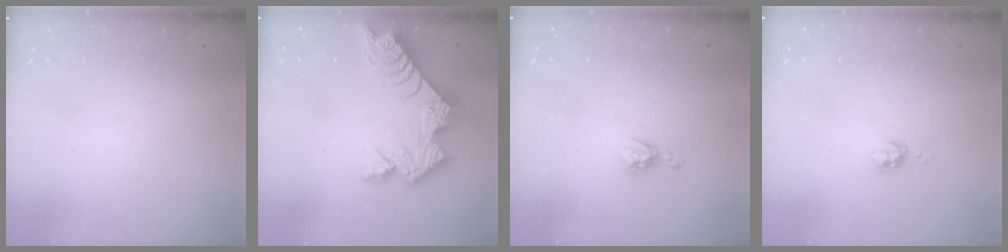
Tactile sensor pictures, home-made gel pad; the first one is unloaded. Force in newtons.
{"total": 13.7, "press": 13.7, "slide": 1.1}
{"total": 5.3, "press": 5.3, "slide": 0.5}
{"total": 4.2, "press": 4.1, "slide": 0.6}